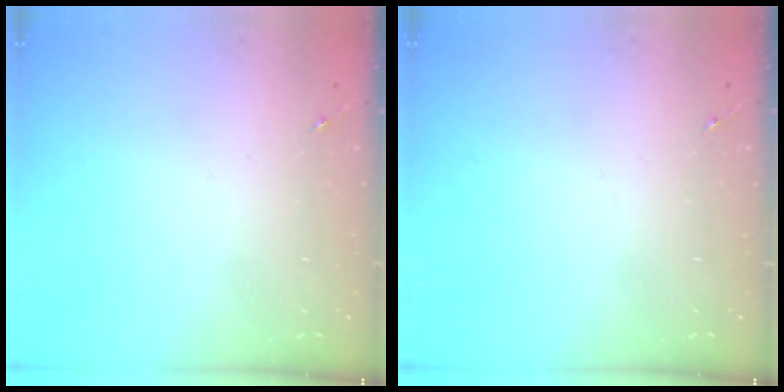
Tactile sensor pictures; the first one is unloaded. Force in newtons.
{"total": 0.0}